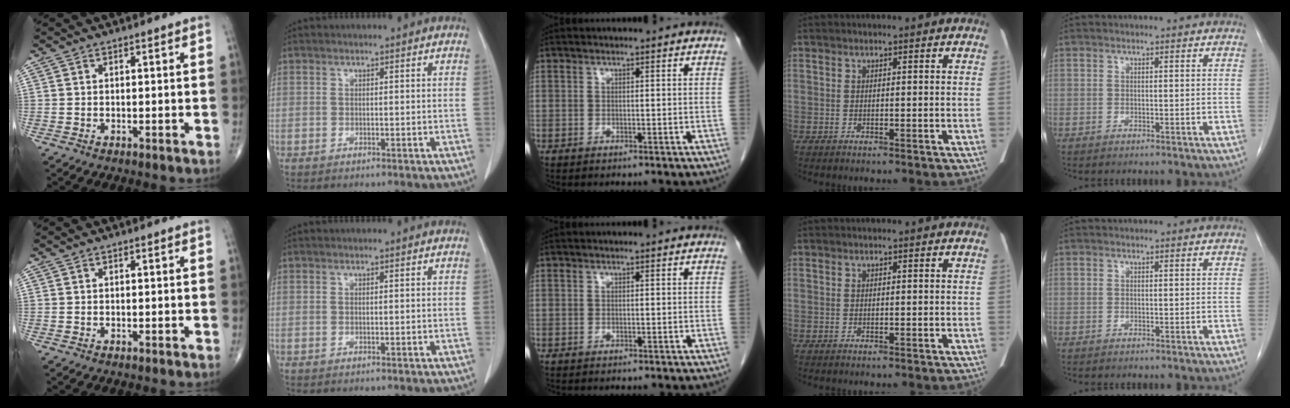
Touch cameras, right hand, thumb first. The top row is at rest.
{}